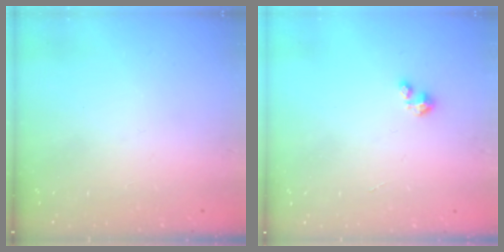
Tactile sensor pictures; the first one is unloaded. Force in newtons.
{"total": 1.2, "press": 1.2, "slide": 0.2}